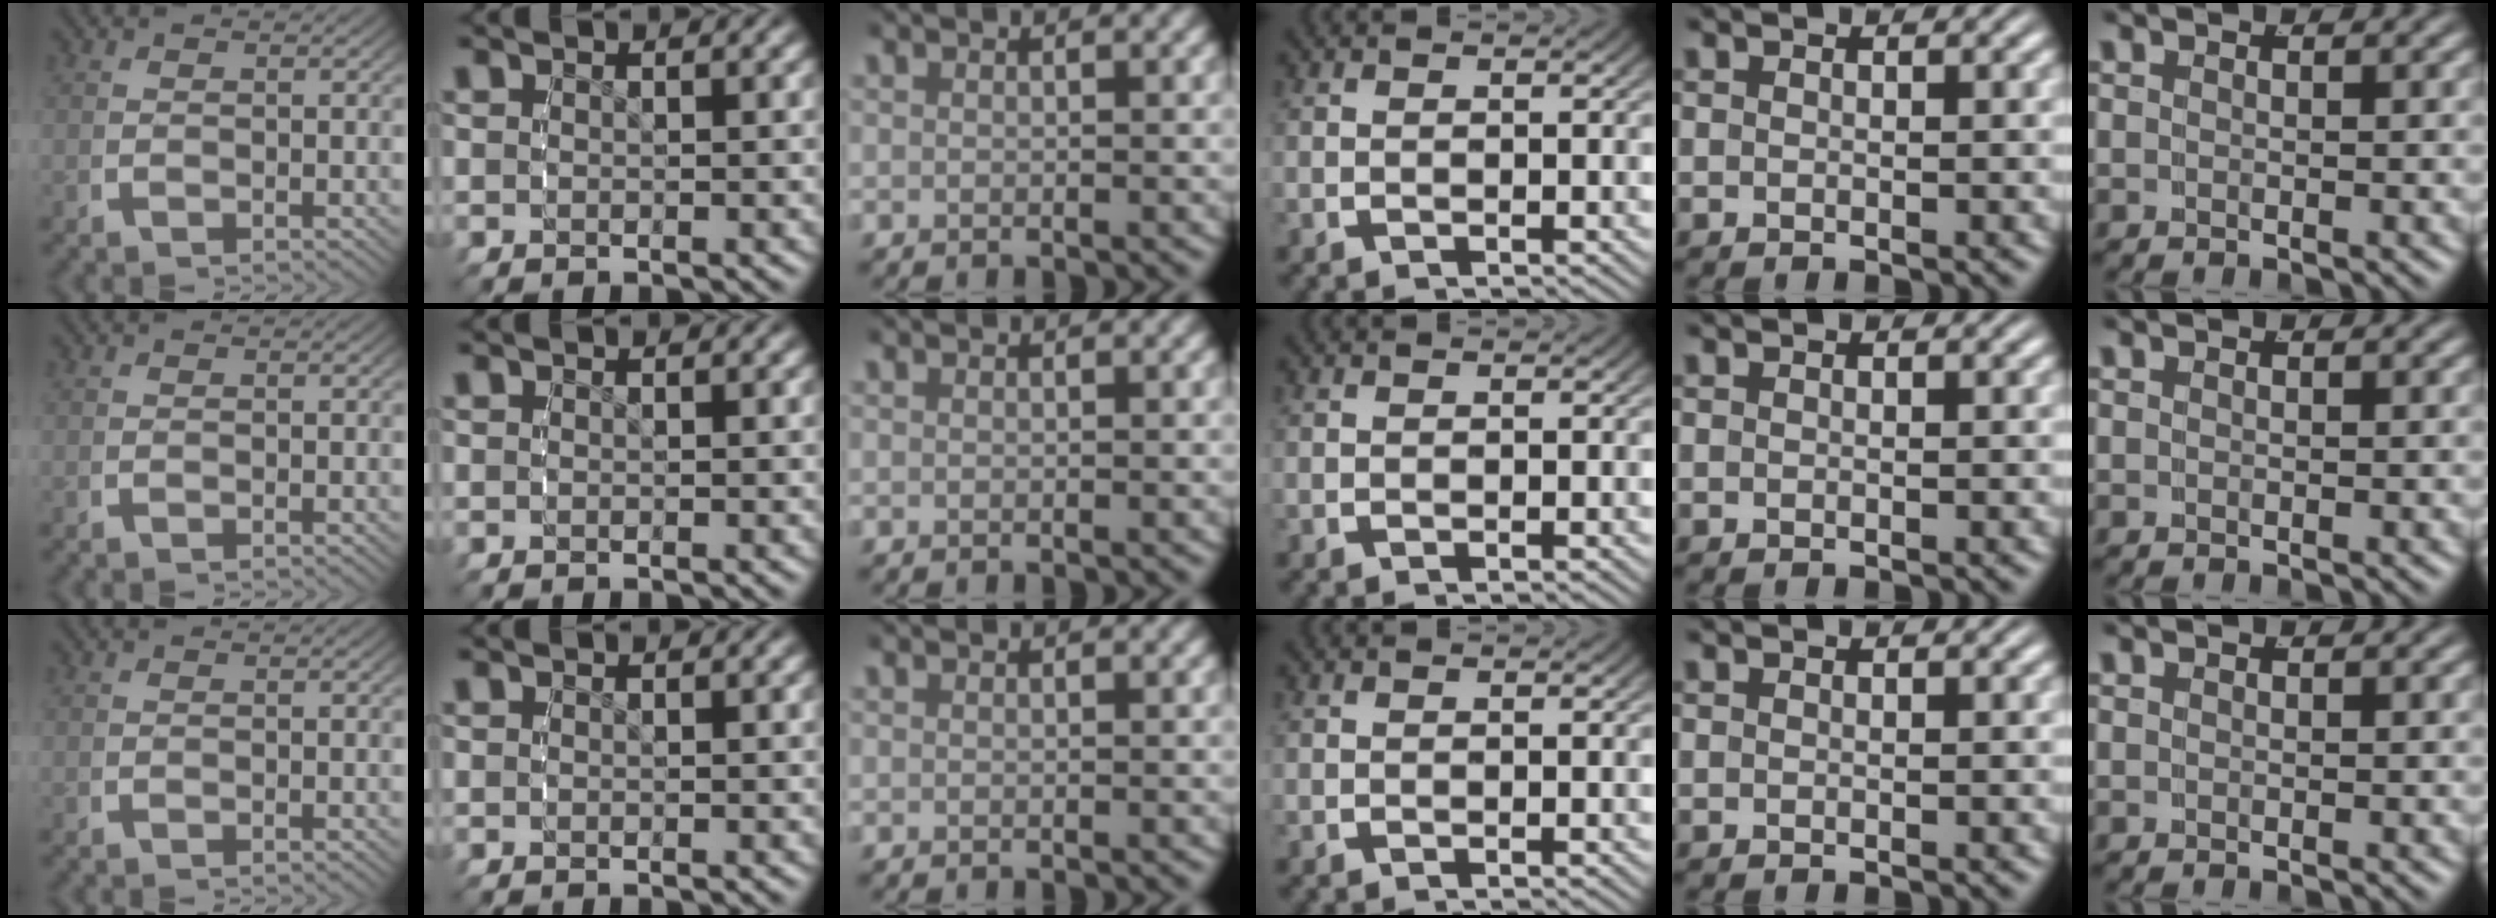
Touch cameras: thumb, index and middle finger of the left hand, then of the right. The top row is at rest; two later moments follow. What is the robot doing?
{"motion": "reach", "object": "pen bag"}